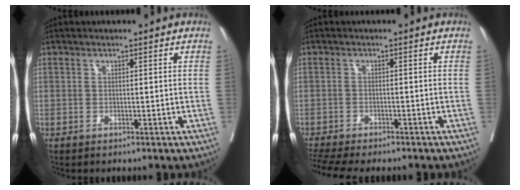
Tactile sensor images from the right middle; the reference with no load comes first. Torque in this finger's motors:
{"motor_torque": [1.01, -1.12, 0.14, 0.11]}